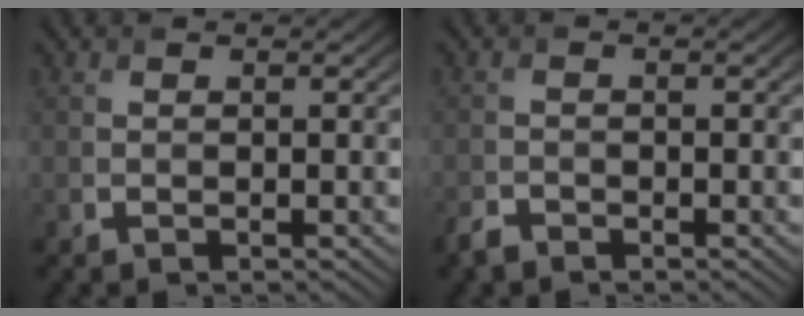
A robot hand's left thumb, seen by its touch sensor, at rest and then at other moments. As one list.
[{"total": 1.7, "force": [-1.5, 0.7, 0.6], "torque": [-0.016, -0.003, -0.037]}]